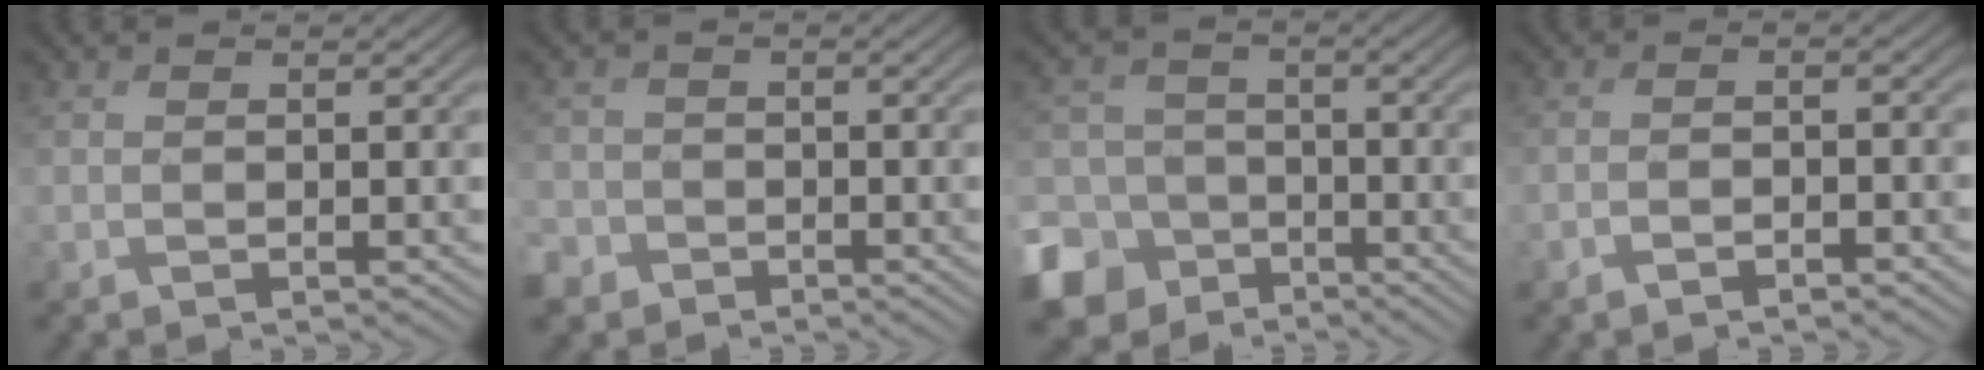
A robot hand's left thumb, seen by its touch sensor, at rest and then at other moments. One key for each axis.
{"total": 3.5, "fx": -2.2, "fy": 2.7, "fz": 0.5, "tx": -0.012, "ty": -0.001, "tz": -0.053}
{"total": 11.0, "fx": -6.1, "fy": 8.6, "fz": 3.3, "tx": -0.110, "ty": -0.041, "tz": -0.122}
{"total": 2.0, "fx": -1.4, "fy": 0.1, "fz": 1.5, "tx": -0.032, "ty": 0.004, "tz": -0.027}